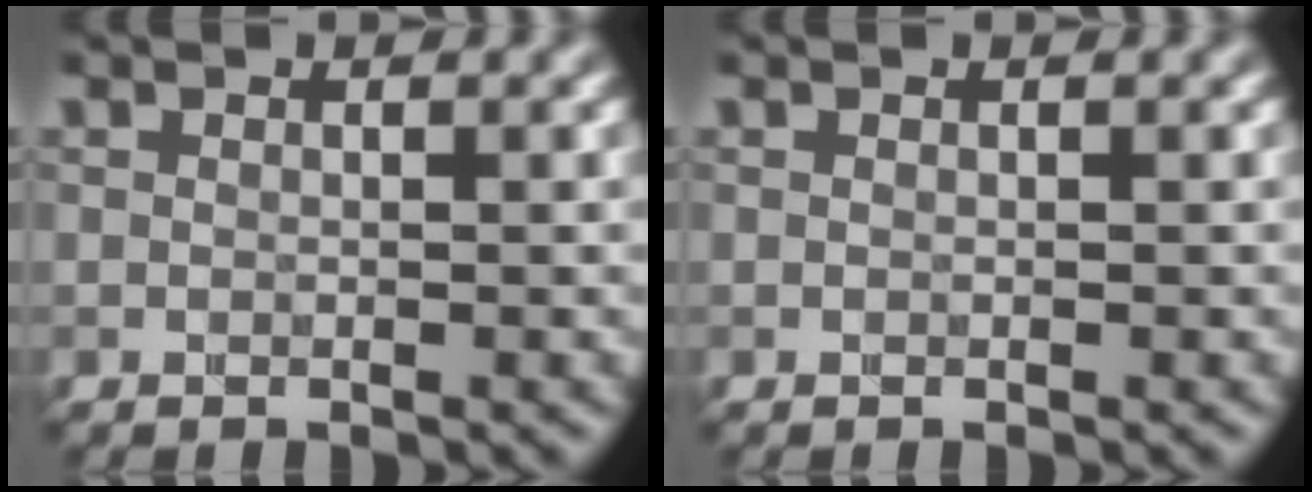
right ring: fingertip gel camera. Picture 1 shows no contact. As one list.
[{"total": 0.0}]